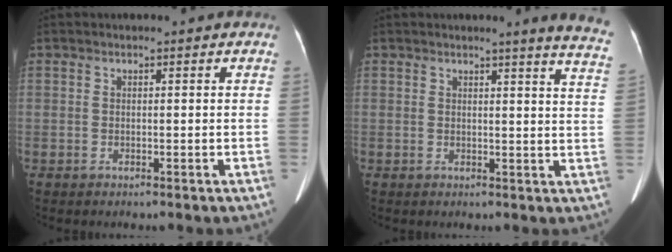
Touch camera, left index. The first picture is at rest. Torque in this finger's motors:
{"motor_torque": [0.42, -0.87, 0.02, 0.04]}